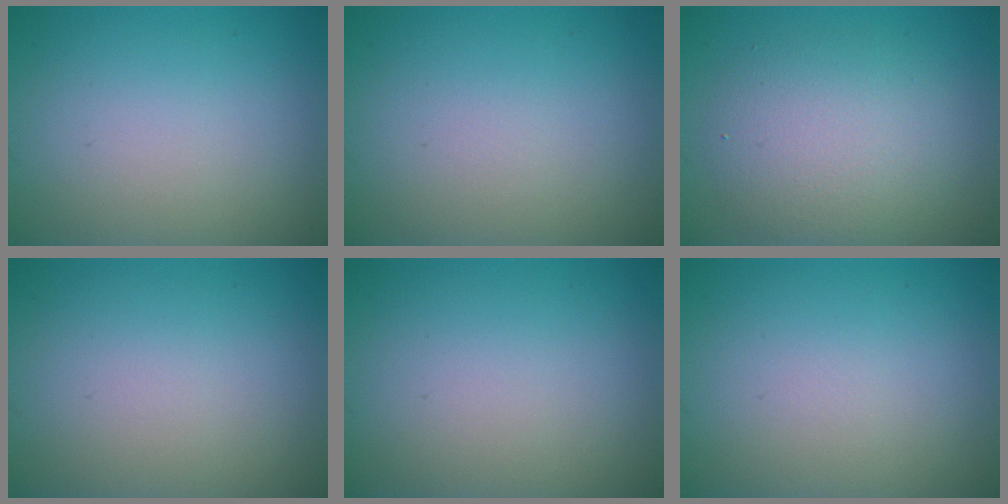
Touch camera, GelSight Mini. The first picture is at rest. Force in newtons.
{"total": 0.0}
{"total": 5.1, "press": 5.1, "slide": 0.3}
{"total": 0.0}
{"total": 0.0}
{"total": 0.0}